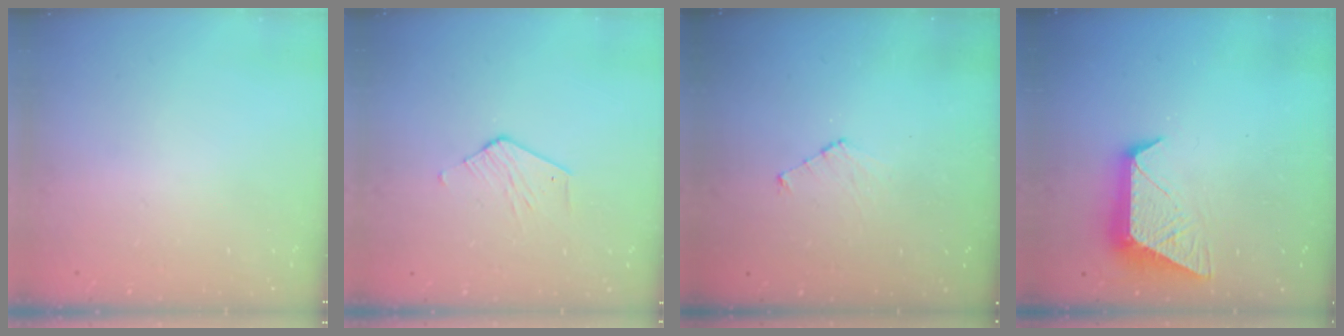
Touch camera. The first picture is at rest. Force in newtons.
{"total": 2.5, "press": 2.5, "slide": 0.2}
{"total": 4.3, "press": 4.3, "slide": 0.4}
{"total": 10.0, "press": 10.0, "slide": 0.5}